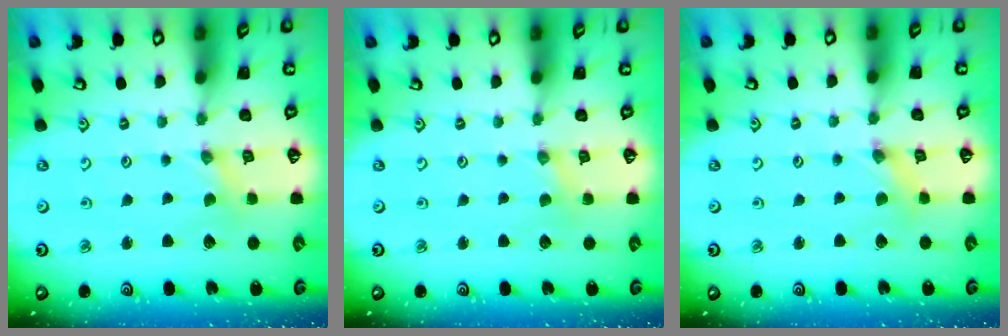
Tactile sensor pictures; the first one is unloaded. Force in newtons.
{"total": 0.0}
{"total": 1.6, "press": 1.6, "slide": 0.3}